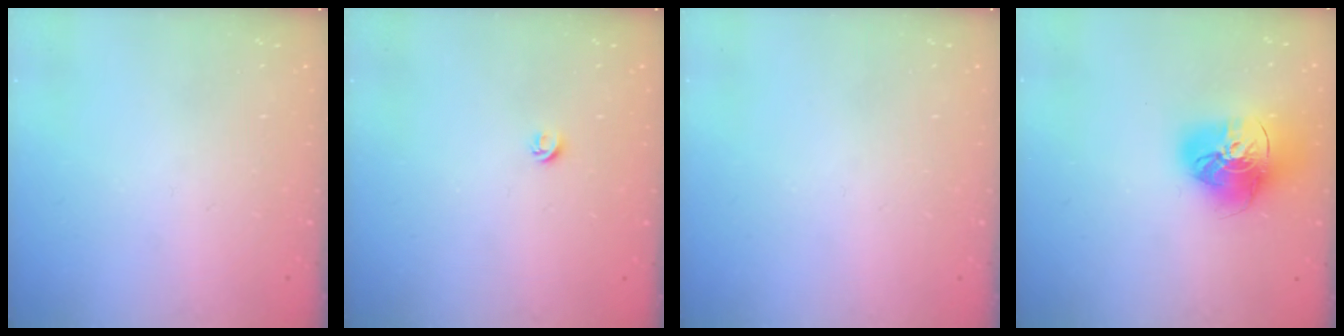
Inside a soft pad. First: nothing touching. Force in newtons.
{"total": 4.3, "press": 4.3, "slide": 0.4}
{"total": 0.0}
{"total": 17.7, "press": 17.6, "slide": 1.8}